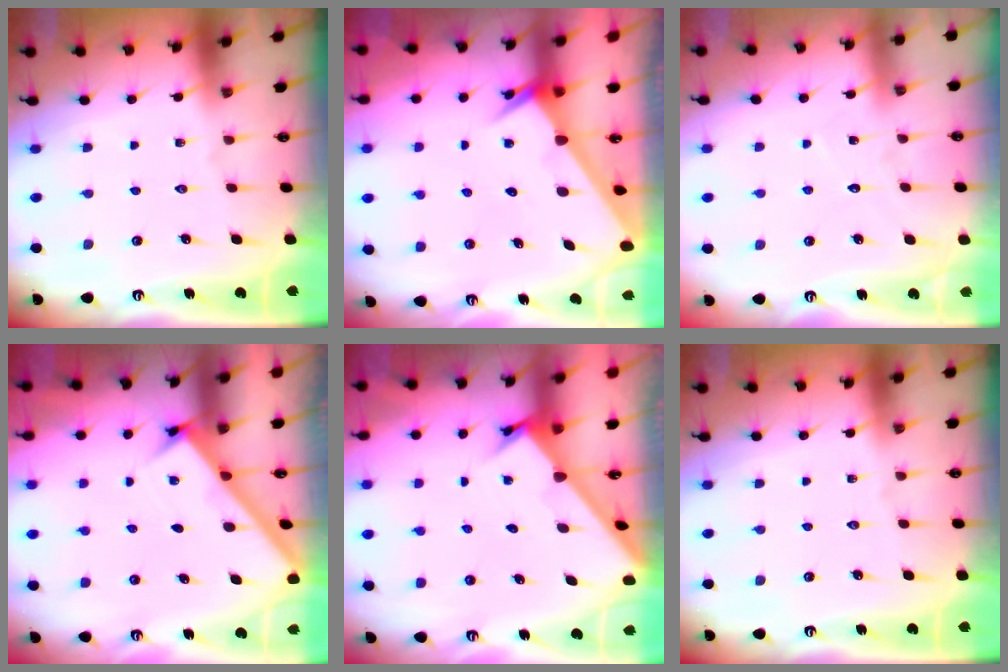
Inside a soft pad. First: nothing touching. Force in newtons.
{"total": 2.6, "press": 2.6, "slide": 0.1}
{"total": 4.9, "press": 4.9, "slide": 0.4}
{"total": 2.8, "press": 2.8, "slide": 0.3}
{"total": 2.1, "press": 2.1, "slide": 0.1}
{"total": 0.0}